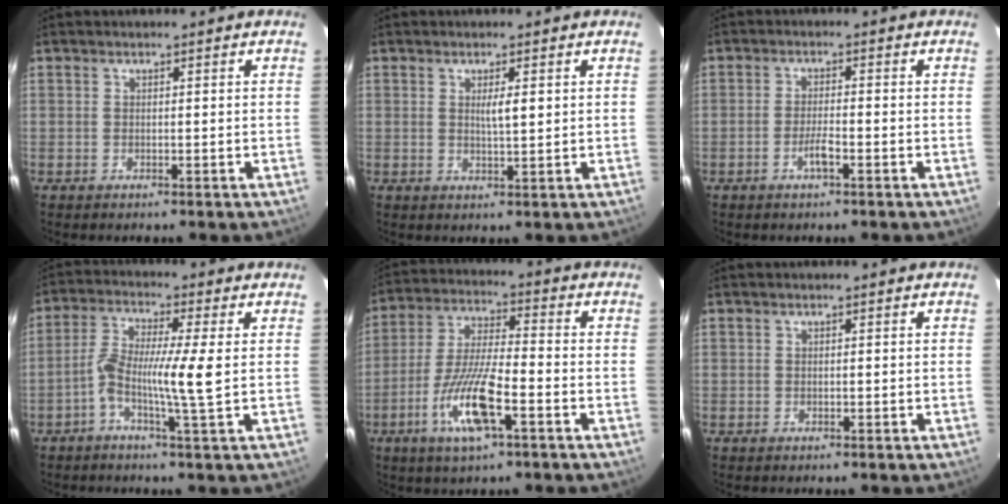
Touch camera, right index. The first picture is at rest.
{"total": 2.5, "force": [0.7, 0.2, 2.4], "torque": [-0.042, -0.003, 0.010]}
{"total": 2.8, "force": [-1.4, 0.3, 2.4], "torque": [-0.046, 0.000, -0.027]}
{"total": 8.2, "force": [-1.2, -0.2, 8.1], "torque": [-0.157, 0.007, -0.030]}
{"total": 12.1, "force": [-5.1, 2.0, 10.8], "torque": [-0.217, -0.011, -0.094]}
{"total": 0.0}